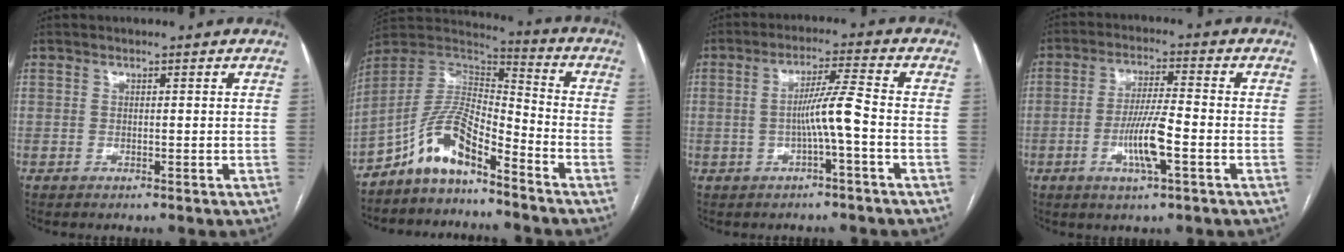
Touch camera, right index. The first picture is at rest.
{"total": 10.3, "force": [-7.2, 3.0, 6.7], "torque": [-0.140, 0.029, -0.138]}
{"total": 5.9, "force": [-1.3, -0.5, 5.8], "torque": [-0.105, 0.011, -0.023]}
{"total": 7.9, "force": [-2.6, 0.7, 7.4], "torque": [-0.144, -0.003, -0.050]}